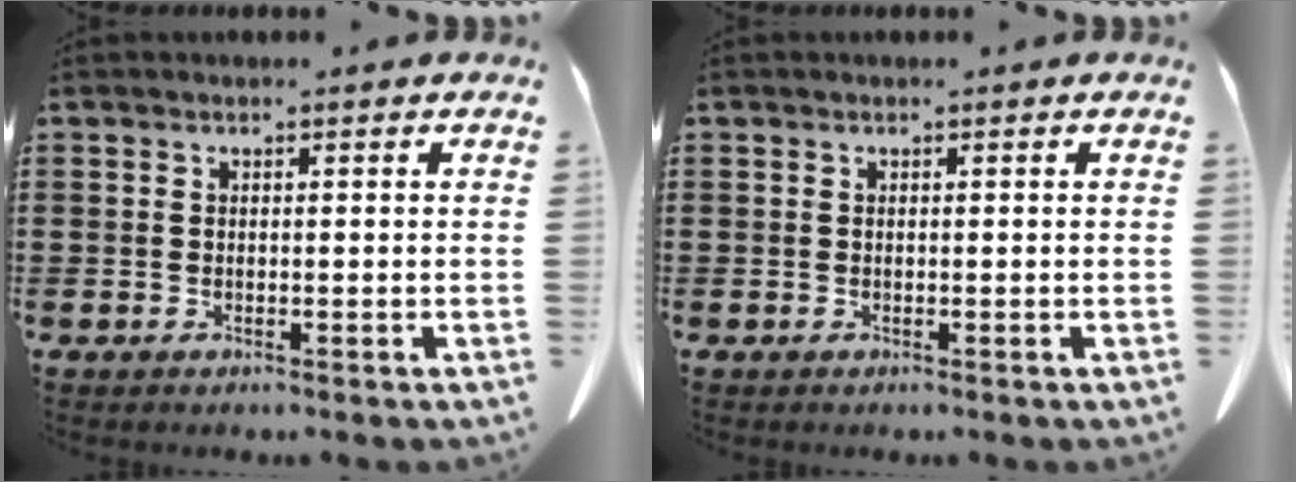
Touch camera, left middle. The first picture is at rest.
{"total": 0.0}